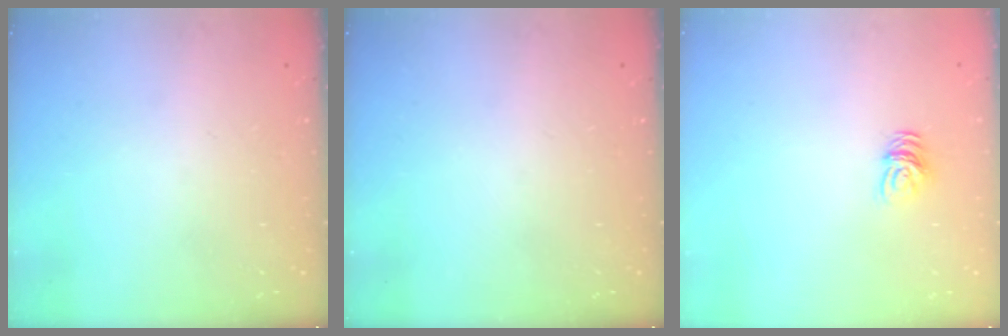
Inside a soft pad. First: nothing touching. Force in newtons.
{"total": 0.0}
{"total": 5.4, "press": 5.4, "slide": 0.4}